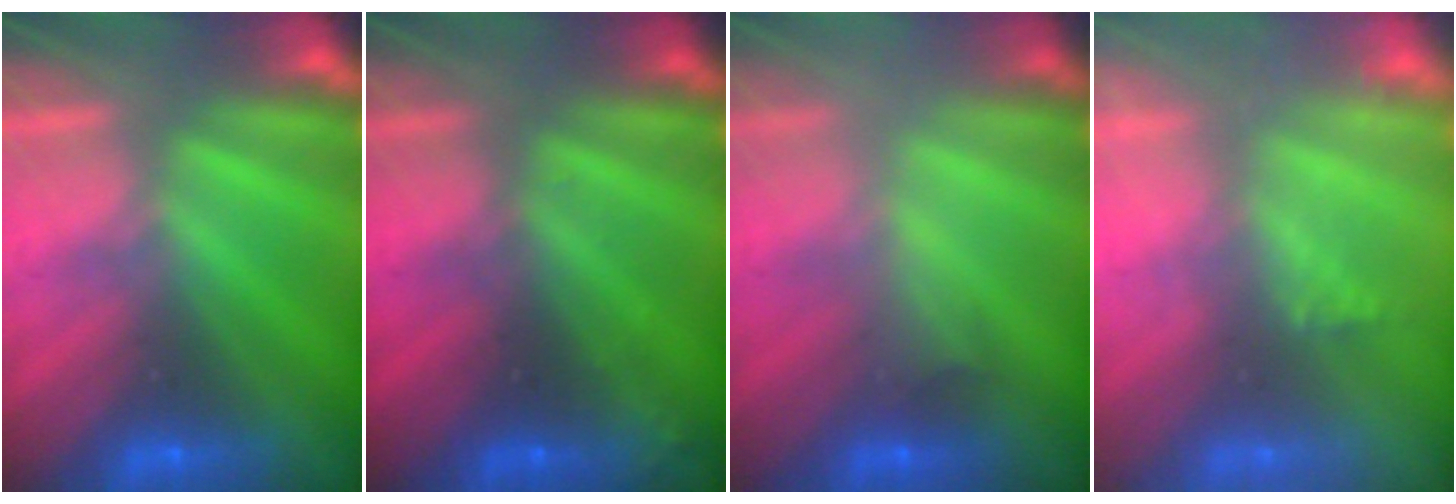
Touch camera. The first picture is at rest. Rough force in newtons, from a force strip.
{"total": 2.7}
{"total": 2.1}
{"total": 1.7}